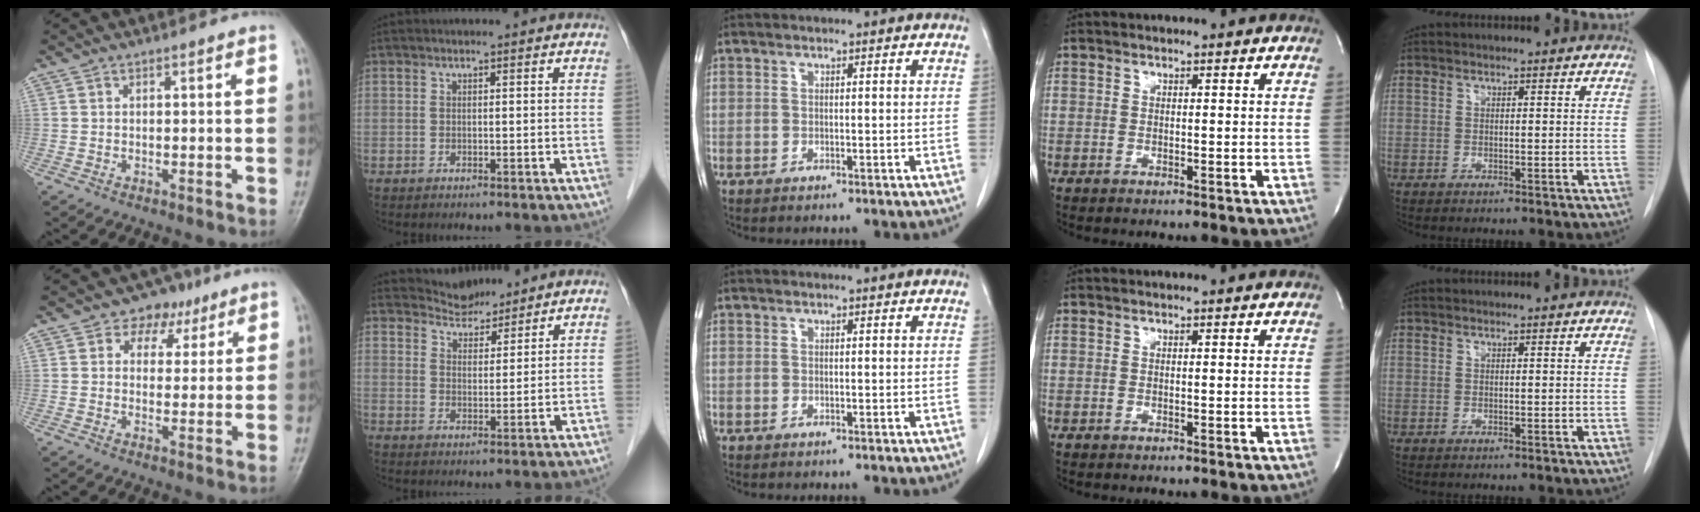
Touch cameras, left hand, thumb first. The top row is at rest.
{"thumb": {"total": 5.9, "force": [3.2, 4.7, 1.6], "torque": [0.013, -0.005, 0.043]}, "index": {"total": 4.9, "force": [4.8, 1.2, -0.1], "torque": [0.000, 0.014, 0.084]}}